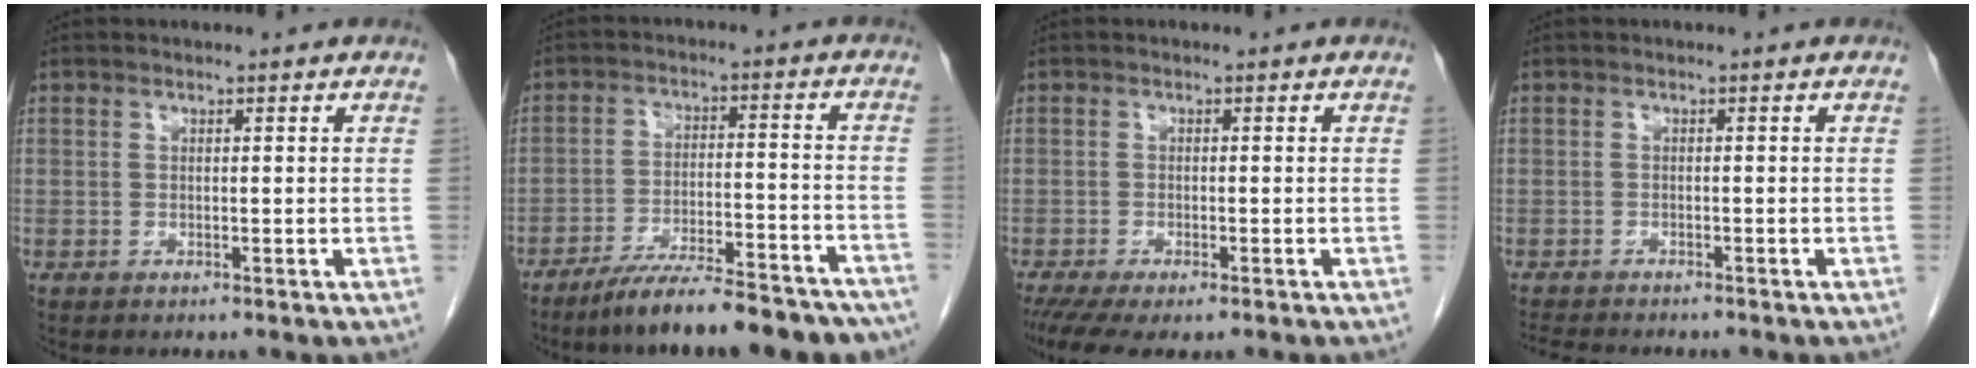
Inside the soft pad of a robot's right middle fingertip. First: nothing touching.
{"total": 17.6, "force": [-15.0, 3.0, 8.6], "torque": [-0.099, 0.014, -0.220]}
{"total": 7.6, "force": [-5.9, 1.7, 4.4], "torque": [-0.067, -0.017, -0.091]}
{"total": 5.8, "force": [-5.2, 1.0, 2.4], "torque": [-0.039, -0.012, -0.079]}